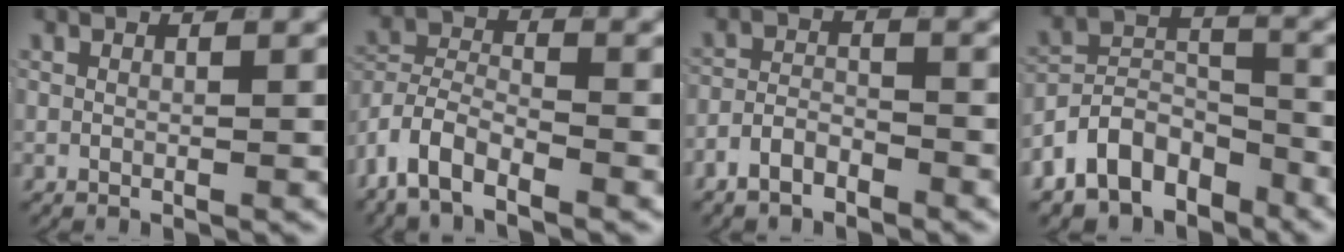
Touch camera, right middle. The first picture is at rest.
{"total": 6.6, "force": [-2.8, 5.1, 3.1], "torque": [-0.080, -0.019, -0.060]}
{"total": 3.4, "force": [-2.7, 1.7, 1.1], "torque": [-0.011, 0.002, -0.055]}
{"total": 8.8, "force": [-5.5, 5.5, 4.0], "torque": [-0.049, -0.014, -0.092]}